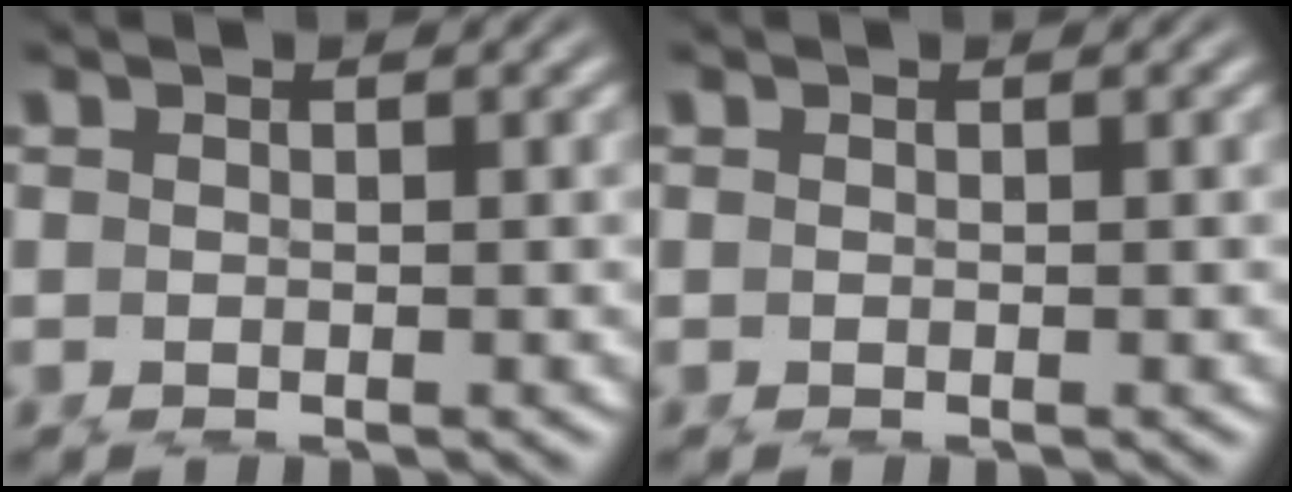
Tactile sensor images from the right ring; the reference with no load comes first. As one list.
[{"total": 0.0}]